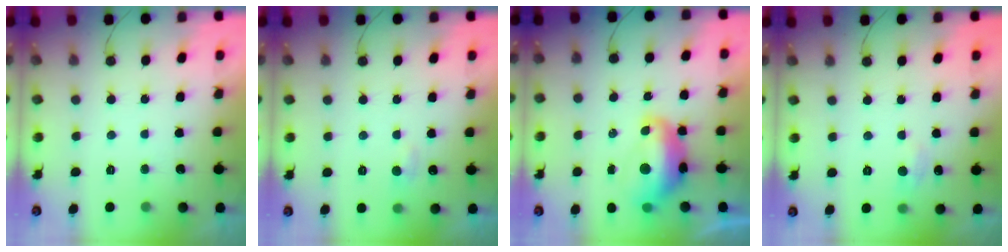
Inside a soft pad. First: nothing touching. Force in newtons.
{"total": 4.1, "press": 4.1, "slide": 0.5}
{"total": 10.9, "press": 10.9, "slide": 0.8}
{"total": 5.9, "press": 5.9, "slide": 0.7}